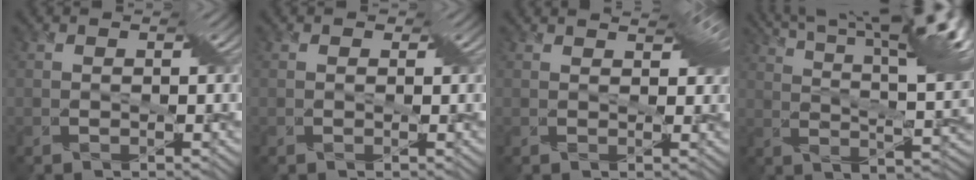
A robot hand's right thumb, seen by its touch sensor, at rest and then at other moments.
{"total": 0.7, "force": [0.3, 0.6, 0.1], "torque": [-0.005, 0.006, -0.005]}
{"total": 2.4, "force": [1.7, 0.7, 1.5], "torque": [-0.034, 0.002, 0.030]}
{"total": 14.8, "force": [10.5, 2.1, 10.2], "torque": [-0.180, 0.011, 0.161]}